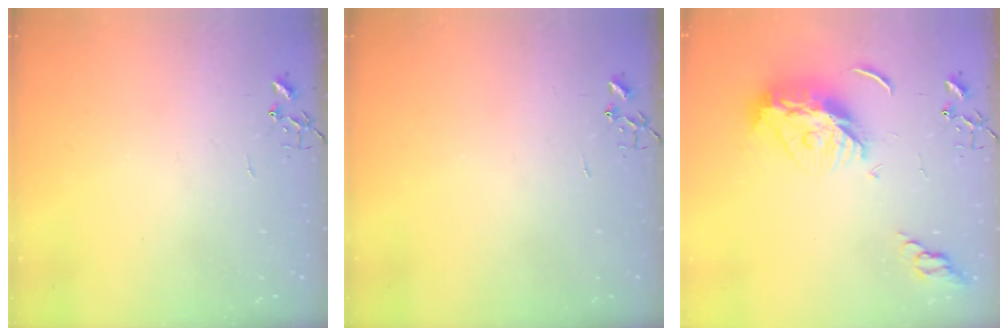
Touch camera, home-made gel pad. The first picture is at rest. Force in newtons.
{"total": 0.0}
{"total": 13.4, "press": 13.4, "slide": 1.2}